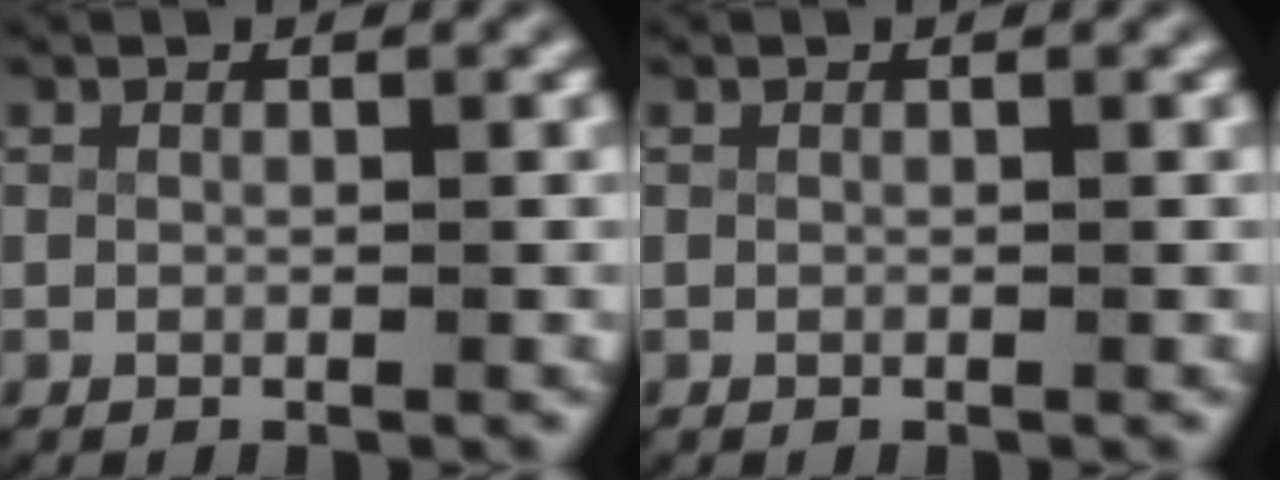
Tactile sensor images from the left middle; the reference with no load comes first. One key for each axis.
{"total": 0.0}